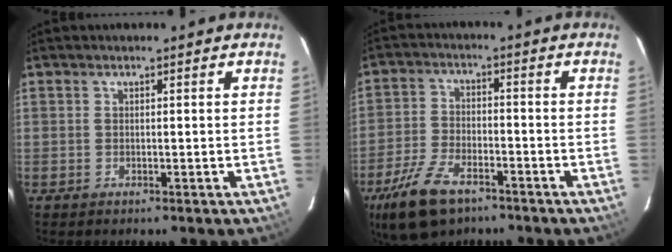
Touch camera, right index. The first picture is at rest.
{"total": 11.9, "force": [-7.8, 5.6, 7.0], "torque": [-0.172, -0.015, -0.148]}